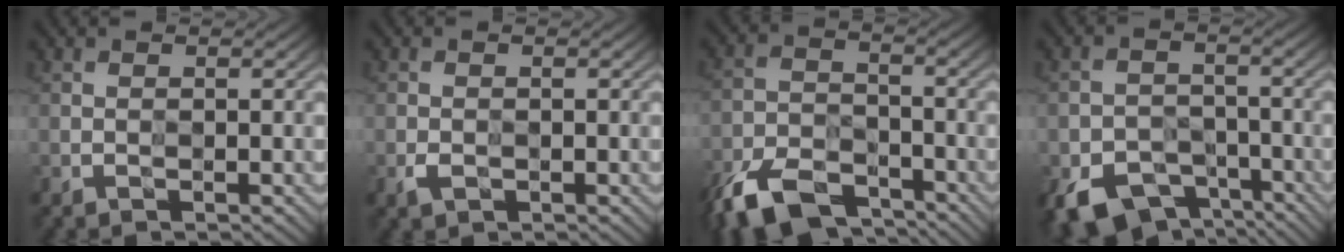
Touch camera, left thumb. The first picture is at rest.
{"total": 0.9, "force": [-0.3, 0.7, -0.4], "torque": [0.007, -0.003, -0.005]}
{"total": 7.4, "force": [-6.4, 3.1, 2.2], "torque": [-0.049, -0.006, -0.136]}
{"total": 5.5, "force": [-4.2, 3.5, 0.8], "torque": [-0.009, -0.008, -0.077]}